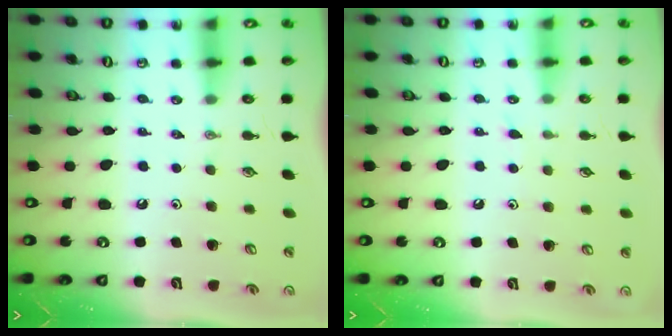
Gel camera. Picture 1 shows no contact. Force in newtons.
{"total": 5.2, "press": 5.1, "slide": 0.6}